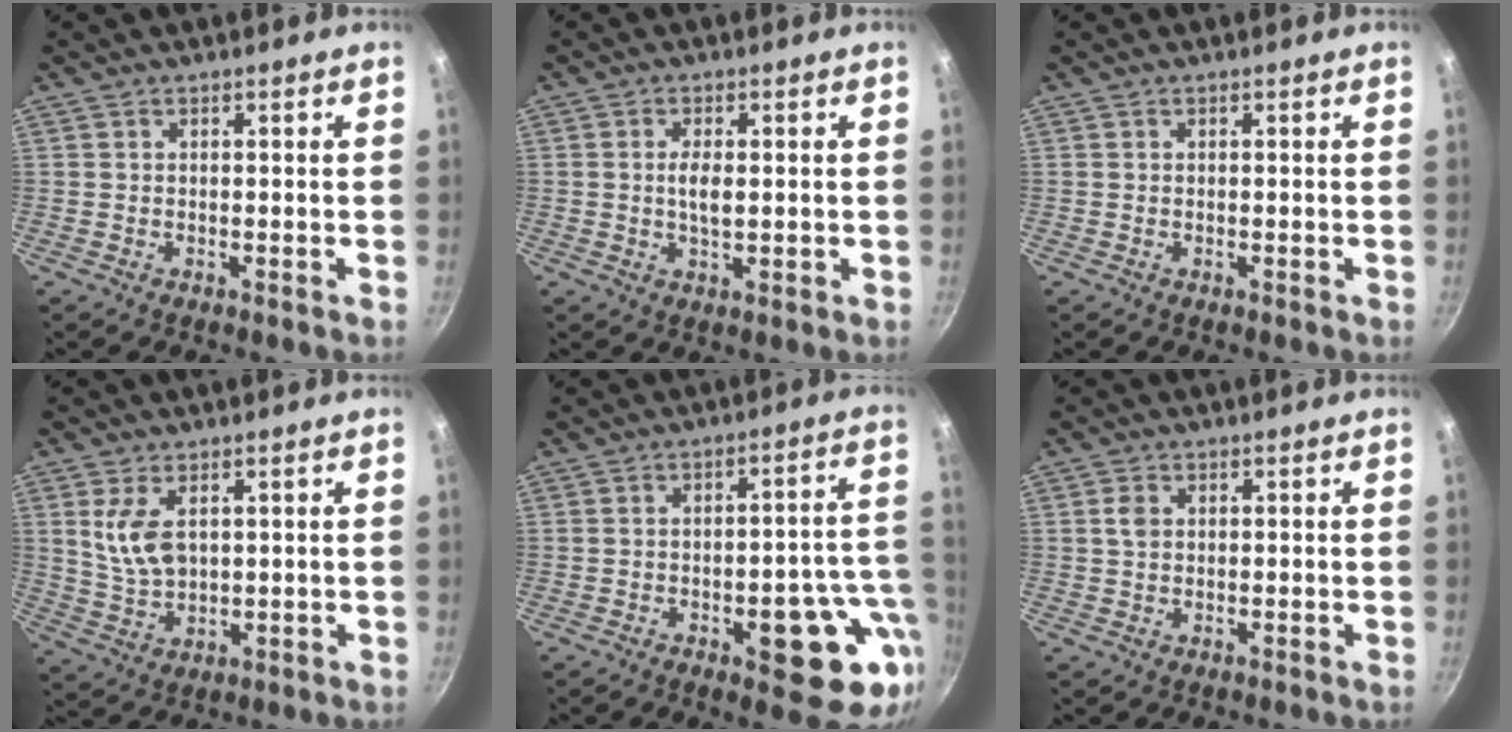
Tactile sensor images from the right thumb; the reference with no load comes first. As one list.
[{"total": 3.8, "force": [0.2, 1.6, 3.5], "torque": [-0.064, 0.000, 0.003]}, {"total": 0.0}, {"total": 7.5, "force": [2.2, 4.3, 5.7], "torque": [-0.103, -0.021, 0.051]}, {"total": 15.0, "force": [-4.9, 6.4, 12.7], "torque": [-0.106, 0.033, -0.062]}, {"total": 2.3, "force": [0.5, 1.7, 1.4], "torque": [-0.023, 0.002, 0.007]}]